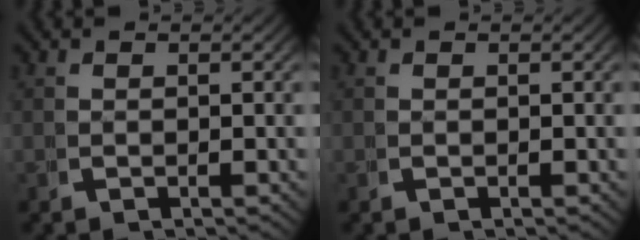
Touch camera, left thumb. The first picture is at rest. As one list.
[{"total": 0.0}]